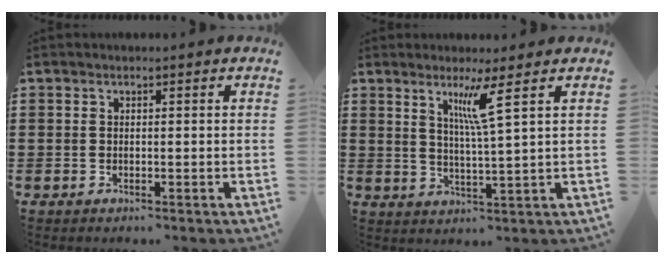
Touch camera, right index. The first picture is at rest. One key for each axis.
{"total": 5.4, "fx": 2.7, "fy": -0.6, "fz": 4.6, "tx": -0.090, "ty": -0.007, "tz": 0.041}